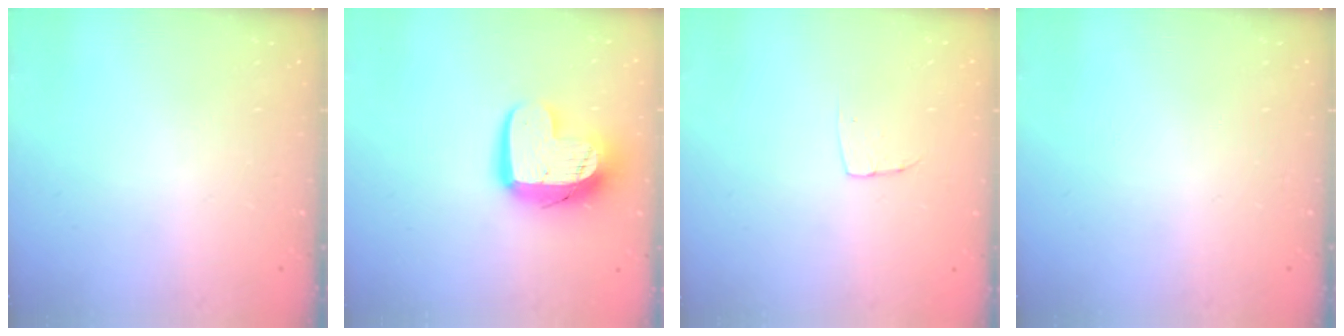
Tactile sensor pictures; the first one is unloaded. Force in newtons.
{"total": 14.4, "press": 14.3, "slide": 1.4}
{"total": 3.7, "press": 3.7, "slide": 0.2}
{"total": 0.0}